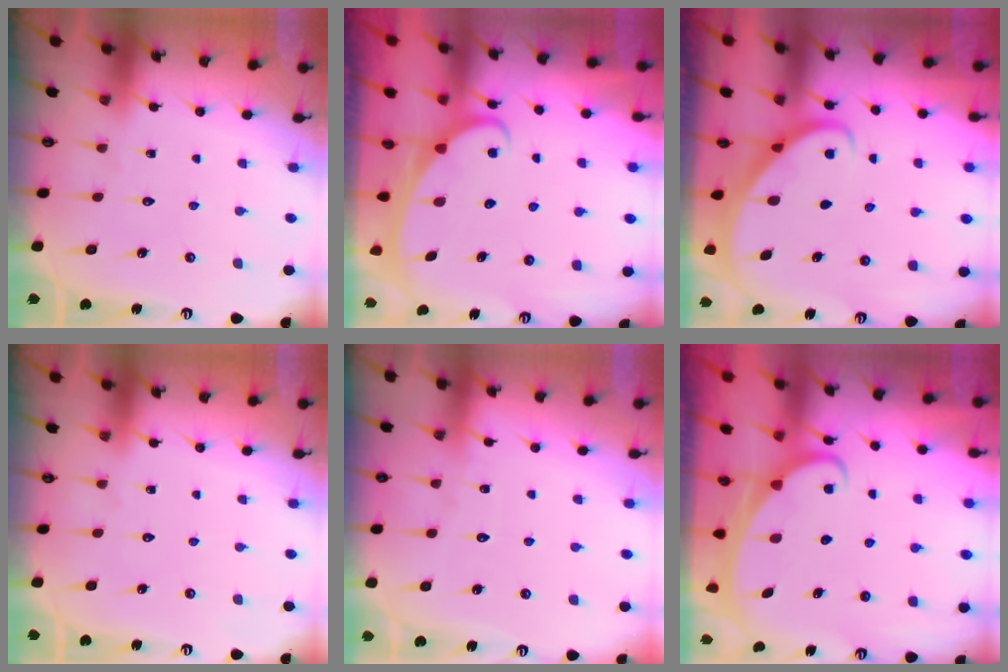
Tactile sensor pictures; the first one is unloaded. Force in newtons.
{"total": 2.5, "press": 2.5, "slide": 0.3}
{"total": 2.7, "press": 2.7, "slide": 0.1}
{"total": 0.0}
{"total": 3.0, "press": 3.0, "slide": 0.2}
{"total": 2.4, "press": 2.3, "slide": 0.3}